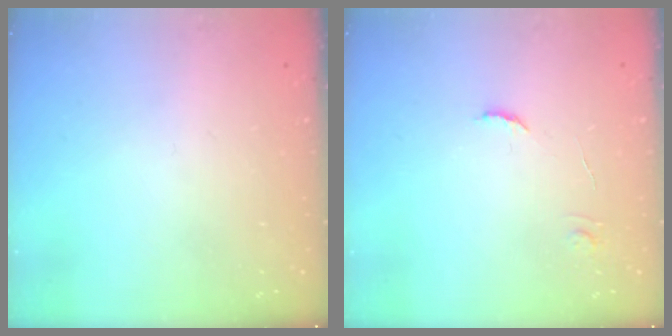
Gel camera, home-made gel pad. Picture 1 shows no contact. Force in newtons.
{"total": 6.7, "press": 6.7, "slide": 0.6}